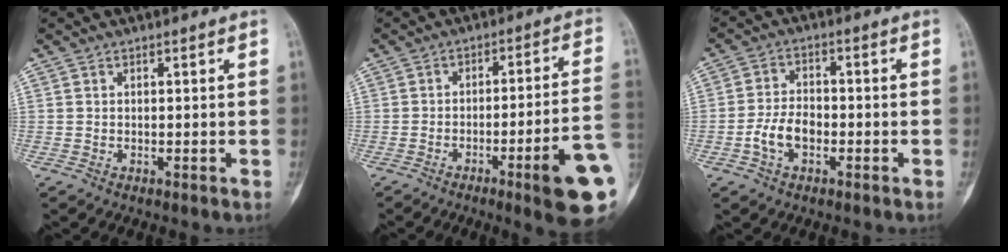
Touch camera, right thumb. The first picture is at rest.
{"total": 14.7, "force": [-5.5, 1.2, 13.6], "torque": [-0.157, 0.022, -0.074]}
{"total": 6.0, "force": [-2.1, 3.7, 4.3], "torque": [-0.079, 0.021, -0.043]}